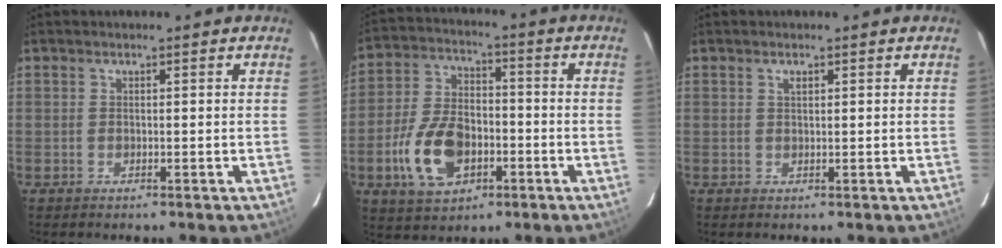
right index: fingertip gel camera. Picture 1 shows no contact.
{"total": 13.7, "force": [-4.7, 8.3, 9.8], "torque": [-0.213, 0.007, -0.076]}
{"total": 0.9, "force": [0.5, 0.4, 0.6], "torque": [-0.012, 0.004, 0.008]}